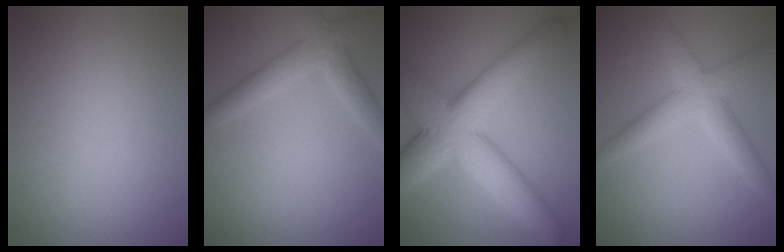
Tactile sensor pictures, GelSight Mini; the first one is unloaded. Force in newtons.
{"total": 3.8, "press": 3.8, "slide": 0.3}
{"total": 11.0, "press": 11.0, "slide": 0.1}
{"total": 4.6, "press": 4.5, "slide": 0.1}